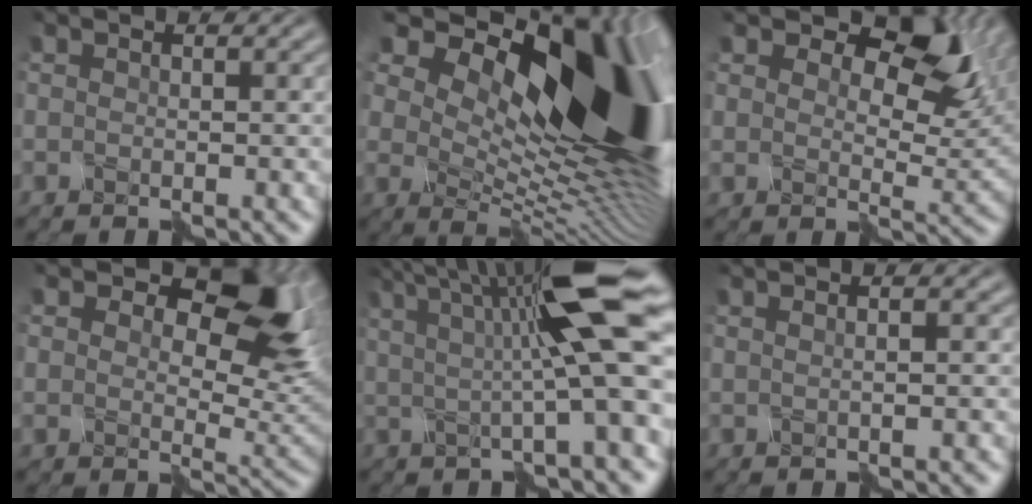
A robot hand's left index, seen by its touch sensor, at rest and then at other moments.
{"total": 17.8, "force": [7.9, 7.9, 13.9], "torque": [-0.211, 0.034, 0.134]}
{"total": 10.0, "force": [5.7, 4.9, 6.6], "torque": [-0.089, 0.008, 0.086]}
{"total": 10.4, "force": [5.2, 5.6, 7.0], "torque": [-0.095, 0.002, 0.083]}
{"total": 12.0, "force": [2.8, 1.5, 11.6], "torque": [-0.157, 0.005, 0.045]}
{"total": 1.0, "force": [-0.2, -0.9, 0.4], "torque": [-0.006, 0.001, -0.005]}